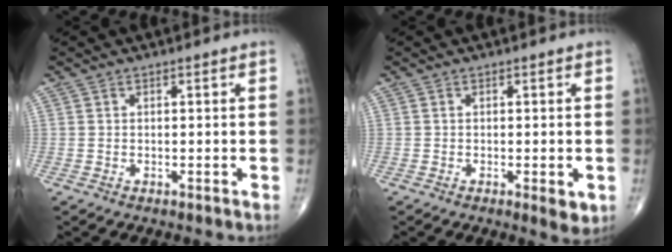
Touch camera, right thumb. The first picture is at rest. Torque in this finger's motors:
{"motor_torque": [0.47, 0.76, 0.40, 0.01, 0.12]}